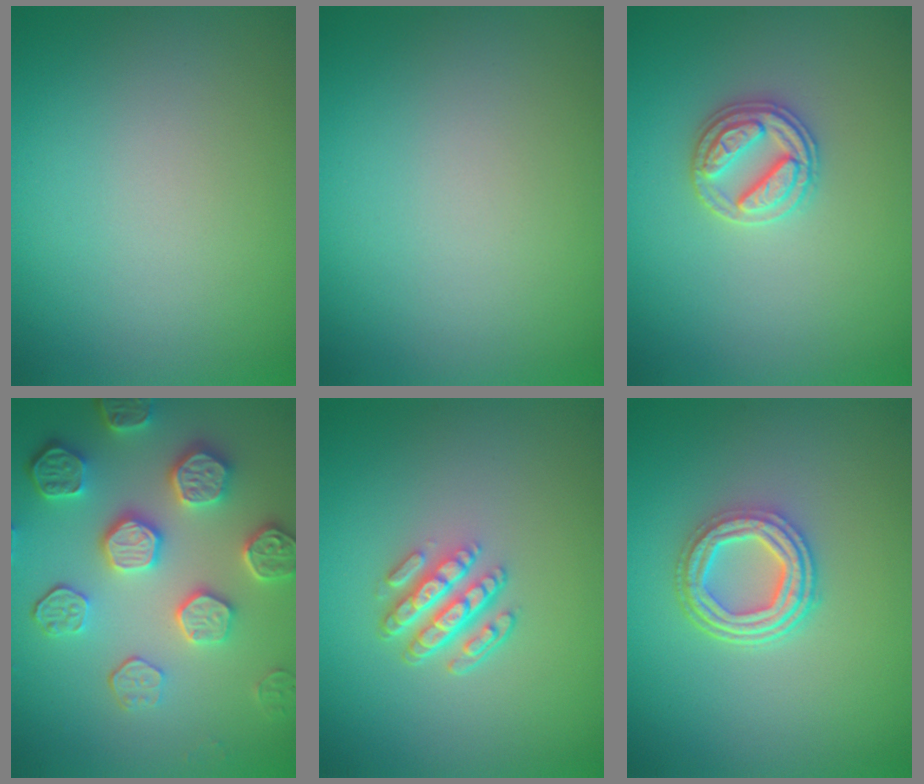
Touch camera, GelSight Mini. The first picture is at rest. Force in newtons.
{"total": 0.0}
{"total": 2.8, "press": 2.8, "slide": 0.2}
{"total": 6.7, "press": 5.5, "slide": 3.8}
{"total": 4.4, "press": 3.1, "slide": 3.1}
{"total": 4.6, "press": 3.5, "slide": 3.1}